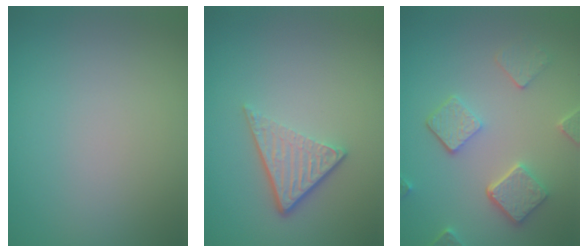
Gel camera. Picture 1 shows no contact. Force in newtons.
{"total": 3.9, "press": 2.7, "slide": 2.9}
{"total": 5.0, "press": 3.9, "slide": 3.2}